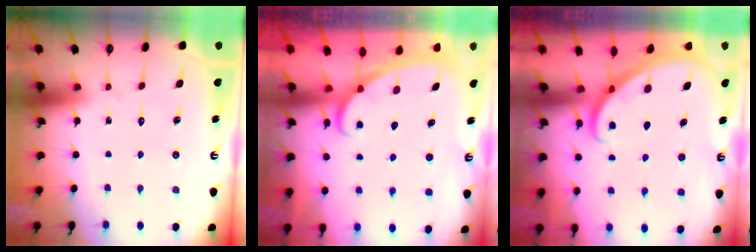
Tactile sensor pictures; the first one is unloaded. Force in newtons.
{"total": 2.4, "press": 2.4, "slide": 0.3}
{"total": 2.8, "press": 2.8, "slide": 0.2}